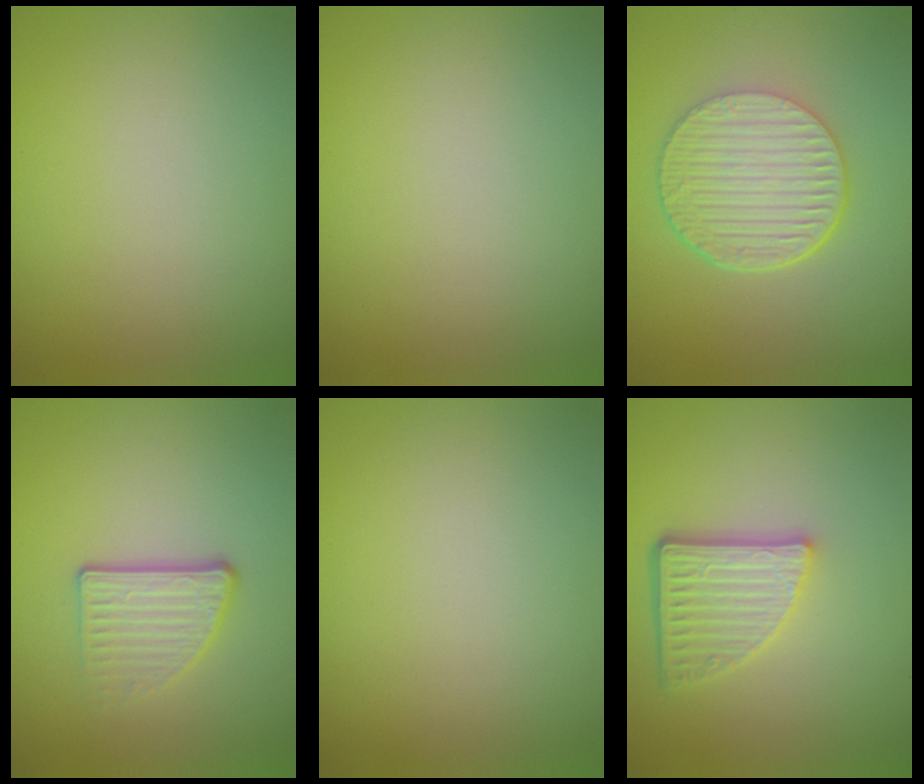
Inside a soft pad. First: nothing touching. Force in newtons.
{"total": 0.0}
{"total": 6.7, "press": 4.6, "slide": 4.8}
{"total": 3.0, "press": 2.3, "slide": 1.9}
{"total": 0.0}
{"total": 4.8, "press": 3.5, "slide": 3.3}